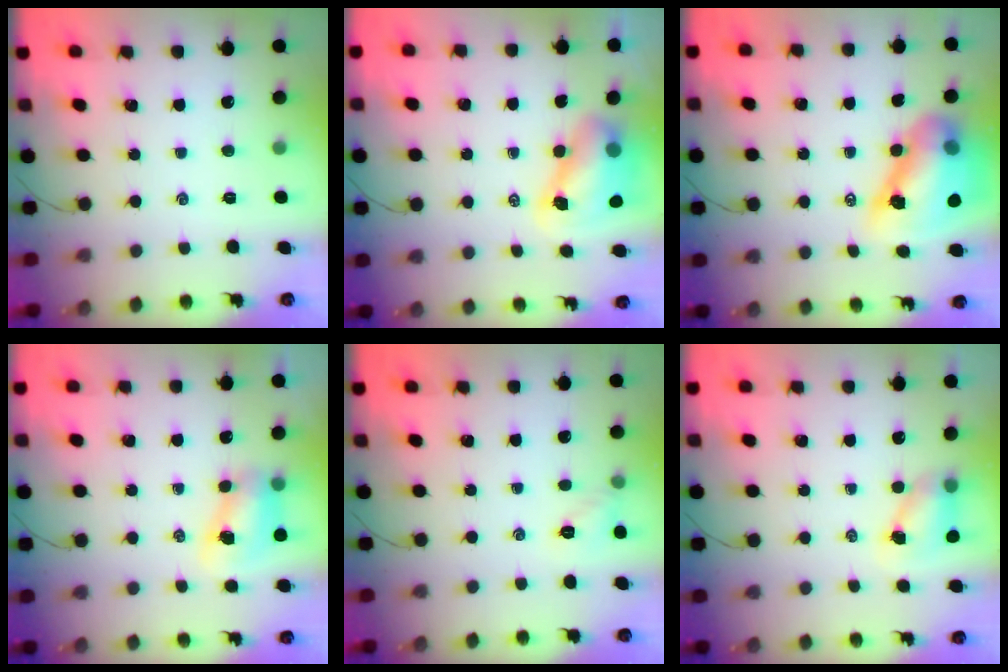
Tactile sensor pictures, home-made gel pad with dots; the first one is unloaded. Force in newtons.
{"total": 8.1, "press": 7.9, "slide": 1.9}
{"total": 16.6, "press": 16.0, "slide": 4.6}
{"total": 7.8, "press": 7.7, "slide": 1.1}
{"total": 6.2, "press": 6.0, "slide": 1.4}
{"total": 5.5, "press": 5.5, "slide": 0.5}